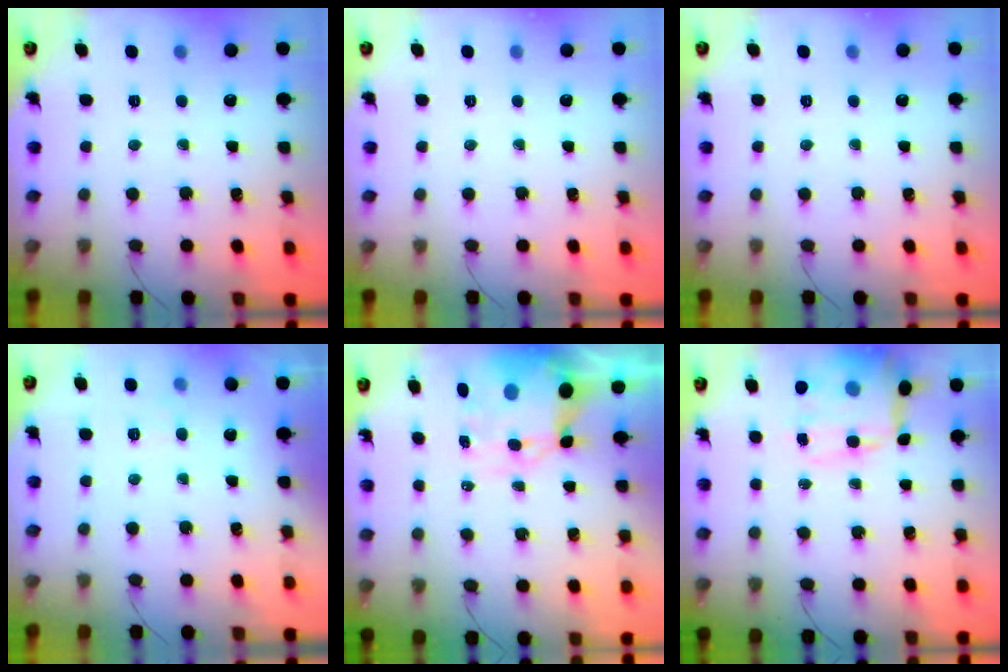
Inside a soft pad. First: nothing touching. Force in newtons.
{"total": 0.0}
{"total": 0.0}
{"total": 3.0, "press": 2.6, "slide": 1.5}
{"total": 11.6, "press": 11.2, "slide": 3.0}
{"total": 14.3, "press": 13.9, "slide": 3.5}